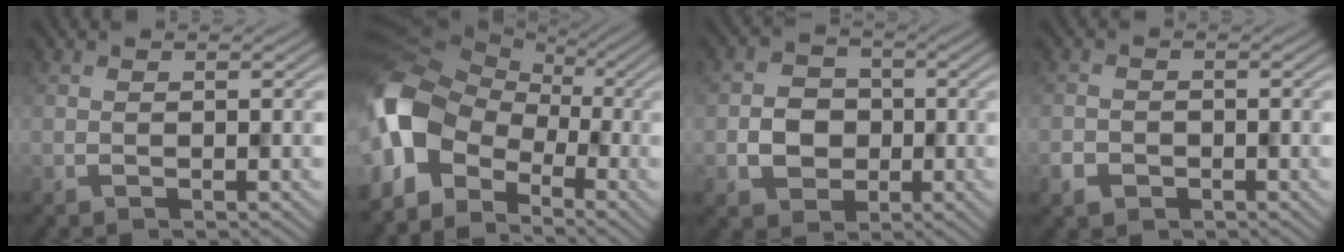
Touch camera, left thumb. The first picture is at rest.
{"total": 11.3, "force": [-3.6, 7.9, 7.2], "torque": [-0.173, -0.009, -0.089]}
{"total": 3.8, "force": [-0.6, 3.6, 1.2], "torque": [-0.019, -0.001, -0.015]}
{"total": 1.8, "force": [-1.1, 1.5, 0.2], "torque": [-0.003, -0.005, -0.023]}